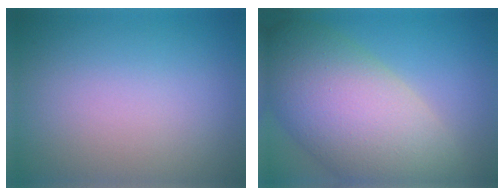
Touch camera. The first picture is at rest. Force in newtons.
{"total": 12.2, "press": 12.2, "slide": 0.9}